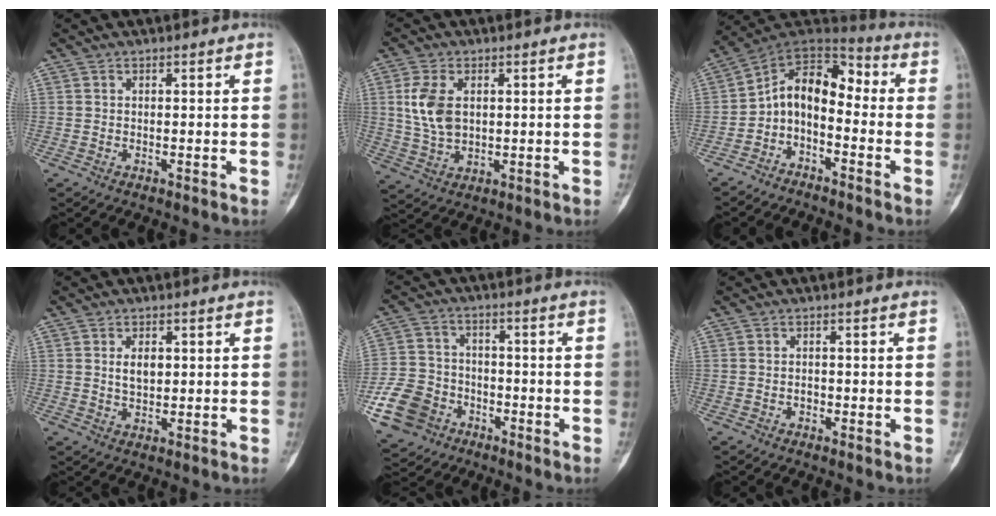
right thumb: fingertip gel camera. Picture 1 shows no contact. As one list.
[{"total": 8.2, "force": [1.6, 5.1, 6.2], "torque": [-0.127, -0.002, 0.040]}, {"total": 11.0, "force": [-2.8, 7.1, 7.9], "torque": [-0.105, 0.081, -0.064]}, {"total": 3.6, "force": [0.8, 2.2, 2.7], "torque": [-0.034, -0.005, 0.014]}, {"total": 12.4, "force": [-5.6, 9.9, 5.1], "torque": [-0.092, 0.028, -0.101]}, {"total": 1.2, "force": [-0.5, 1.0, 0.4], "torque": [-0.003, 0.005, -0.010]}]